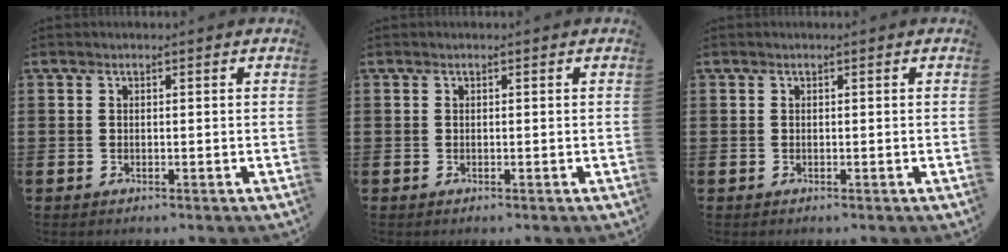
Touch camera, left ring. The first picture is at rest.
{"total": 0.0}
{"total": 0.0}